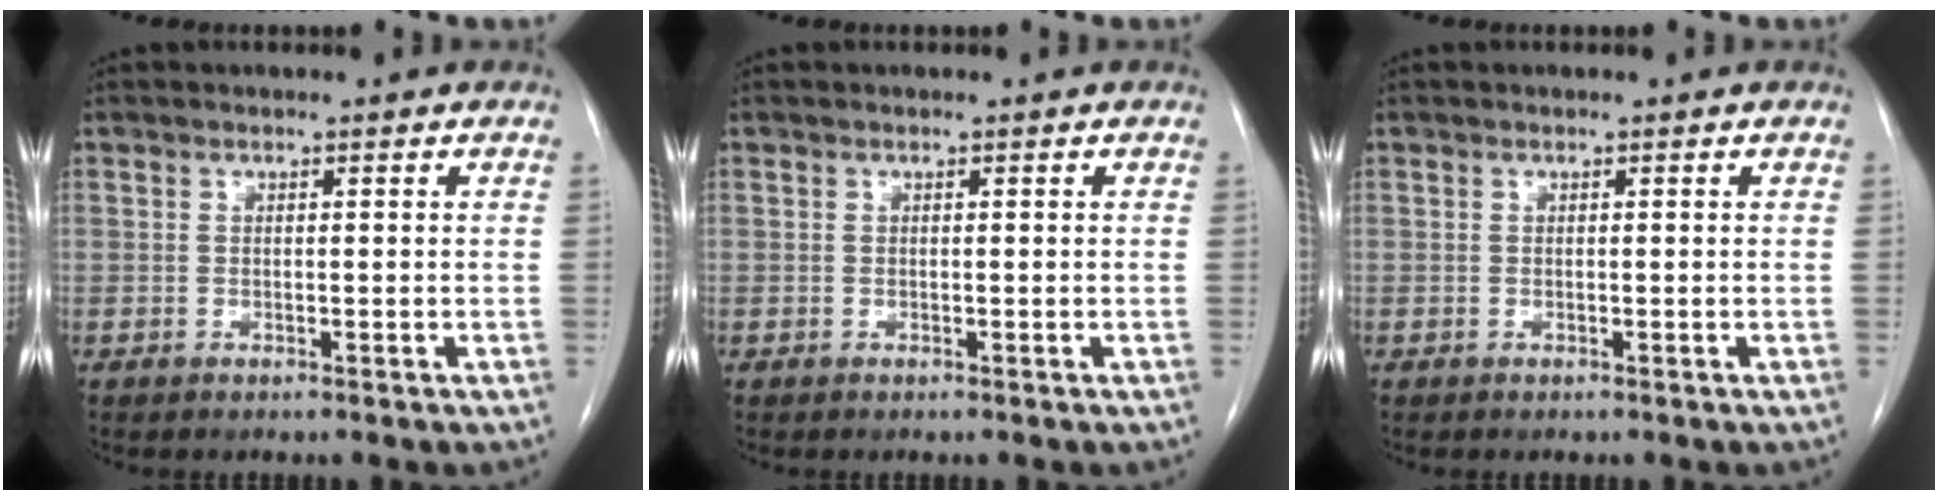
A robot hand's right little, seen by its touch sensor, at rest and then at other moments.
{"total": 0.0}
{"total": 0.0}